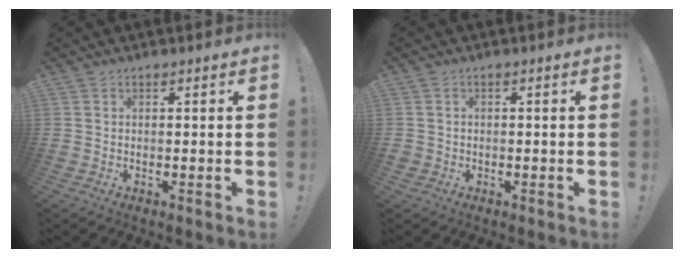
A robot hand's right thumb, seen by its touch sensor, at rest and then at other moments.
{"total": 1.2, "force": [-0.2, 1.2, 0.3], "torque": [-0.013, 0.005, -0.001]}